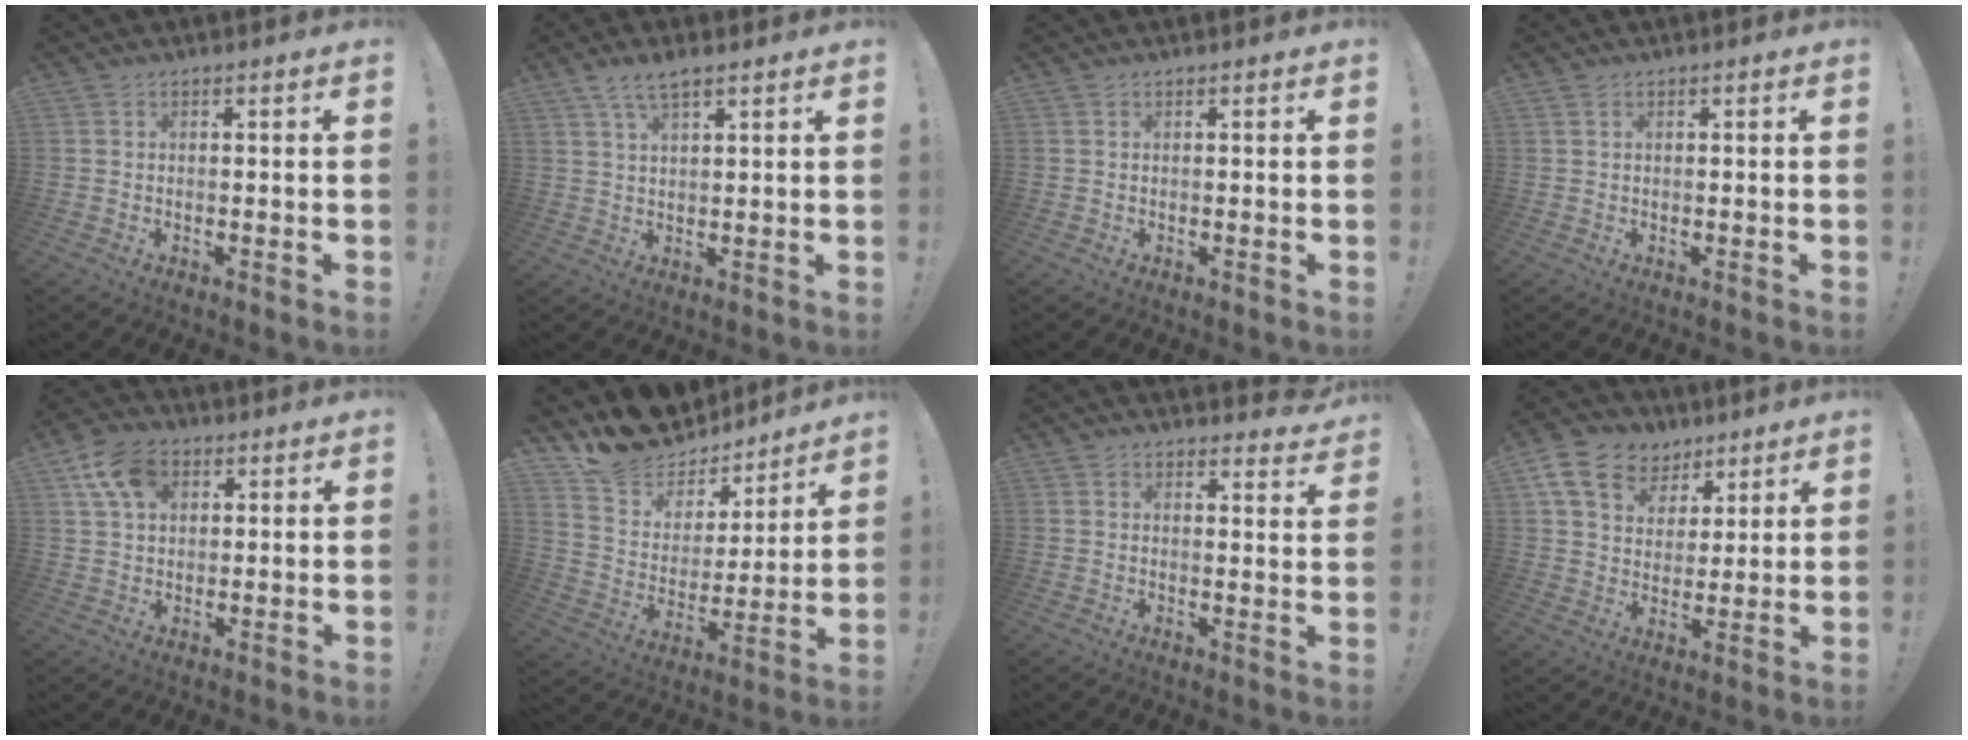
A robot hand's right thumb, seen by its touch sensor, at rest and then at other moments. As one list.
[{"total": 5.0, "force": [3.4, 1.3, 3.4], "torque": [-0.062, -0.012, 0.062]}, {"total": 0.0}, {"total": 0.7, "force": [0.5, 0.4, 0.3], "torque": [-0.013, 0.003, 0.011]}, {"total": 11.5, "force": [4.9, 7.7, 6.9], "torque": [-0.119, -0.007, 0.094]}, {"total": 16.1, "force": [13.5, 8.1, 3.4], "torque": [-0.072, -0.108, 0.257]}, {"total": 3.8, "force": [3.2, 1.7, 1.1], "torque": [-0.002, -0.027, 0.055]}, {"total": 13.4, "force": [7.5, 9.7, 5.3], "torque": [-0.081, -0.045, 0.147]}]